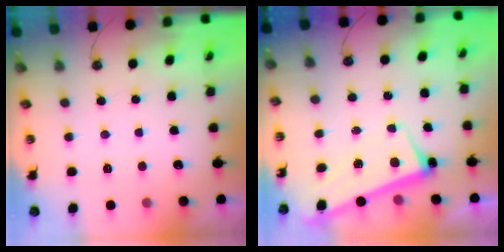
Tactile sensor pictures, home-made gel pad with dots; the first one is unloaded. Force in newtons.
{"total": 2.6, "press": 2.4, "slide": 0.9}